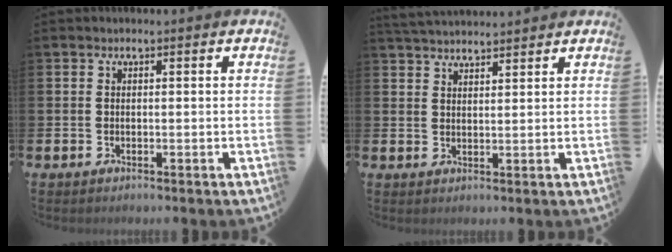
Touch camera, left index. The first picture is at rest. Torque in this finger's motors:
{"motor_torque": [0.54, -0.71, 0.03, 0.10]}